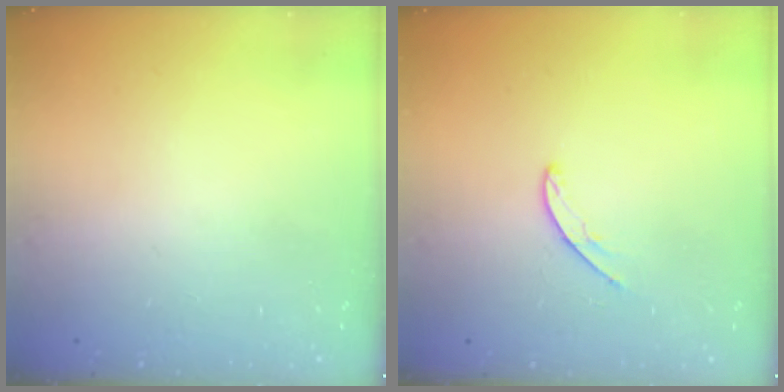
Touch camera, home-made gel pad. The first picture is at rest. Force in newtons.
{"total": 4.4, "press": 4.4, "slide": 0.3}